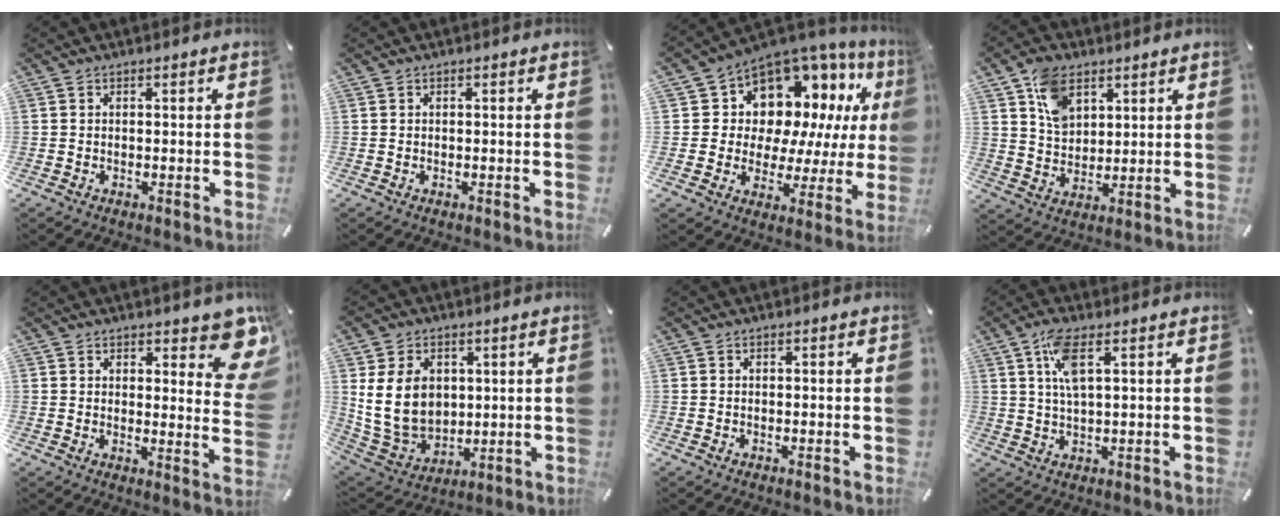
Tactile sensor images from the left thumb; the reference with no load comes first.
{"total": 0.0}
{"total": 11.6, "force": [6.8, 8.6, 3.7], "torque": [-0.066, -0.075, 0.125]}
{"total": 9.1, "force": [4.7, 6.5, 4.2], "torque": [-0.078, 0.000, 0.089]}
{"total": 10.3, "force": [6.6, 4.5, 6.6], "torque": [-0.060, -0.047, 0.113]}
{"total": 13.3, "force": [2.9, 10.8, 7.2], "torque": [-0.160, -0.011, 0.054]}
{"total": 0.0}
{"total": 7.0, "force": [2.8, 2.0, 6.1], "torque": [-0.135, 0.002, 0.046]}